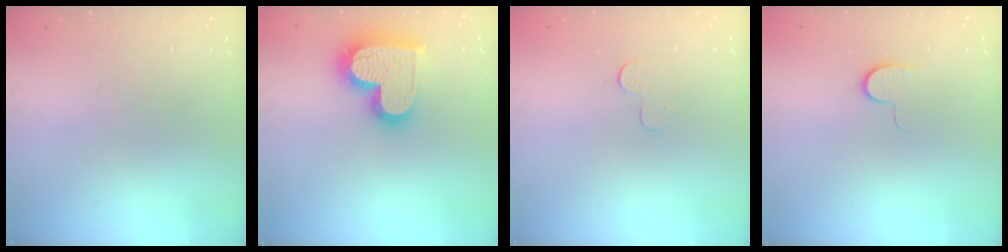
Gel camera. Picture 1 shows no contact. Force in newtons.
{"total": 20.0, "press": 19.9, "slide": 1.4}
{"total": 2.9, "press": 2.9, "slide": 0.3}
{"total": 5.3, "press": 5.3, "slide": 0.5}